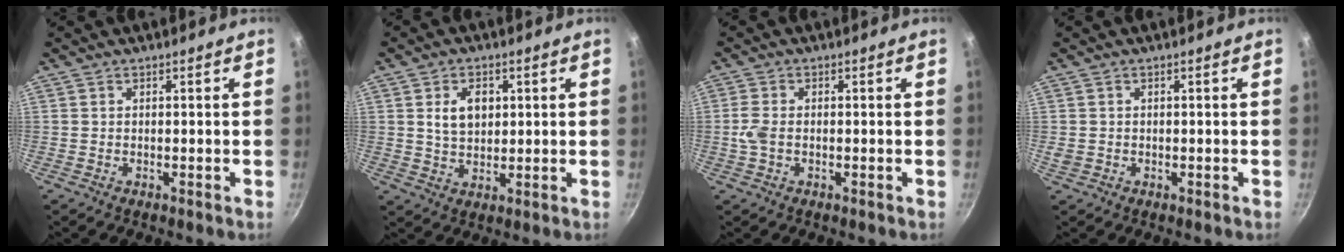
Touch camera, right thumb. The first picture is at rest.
{"total": 6.1, "force": [1.7, 4.1, 4.2], "torque": [-0.056, -0.008, 0.032]}
{"total": 3.3, "force": [-0.4, 2.0, 2.6], "torque": [-0.069, 0.004, -0.011]}
{"total": 1.3, "force": [-0.1, 1.2, 0.5], "torque": [-0.010, 0.003, 0.002]}